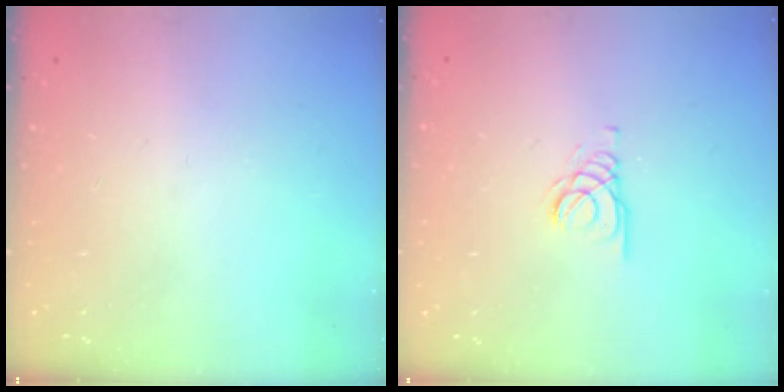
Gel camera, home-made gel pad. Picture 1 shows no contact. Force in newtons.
{"total": 1.6, "press": 1.6, "slide": 0.2}